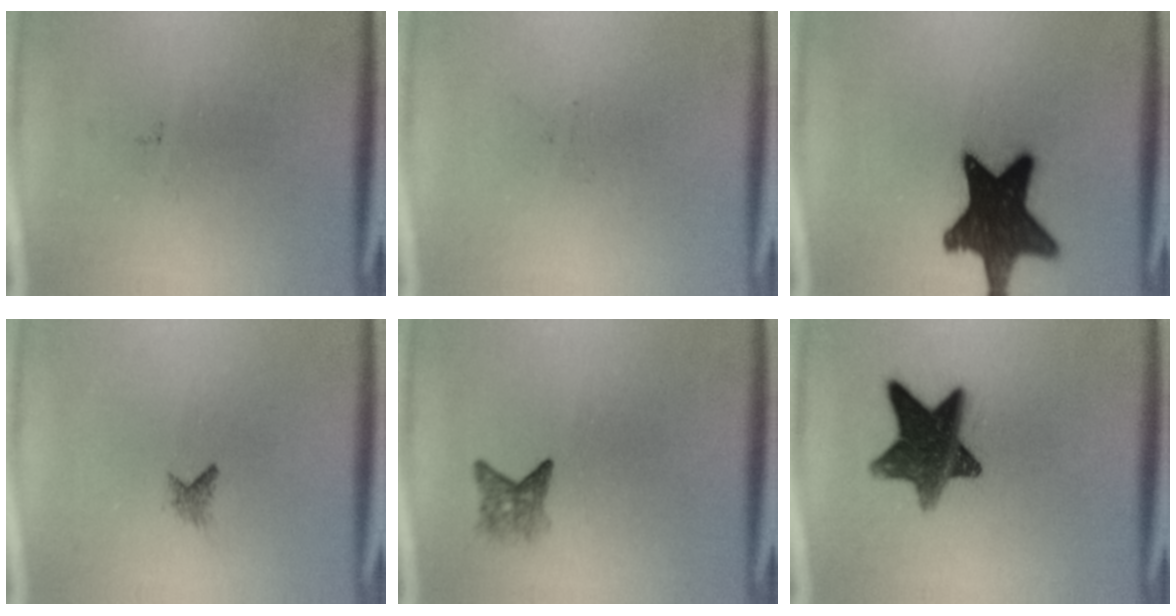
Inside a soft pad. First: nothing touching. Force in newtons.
{"total": 0.0}
{"total": 17.5}
{"total": 0.9}
{"total": 2.2}
{"total": 12.5}